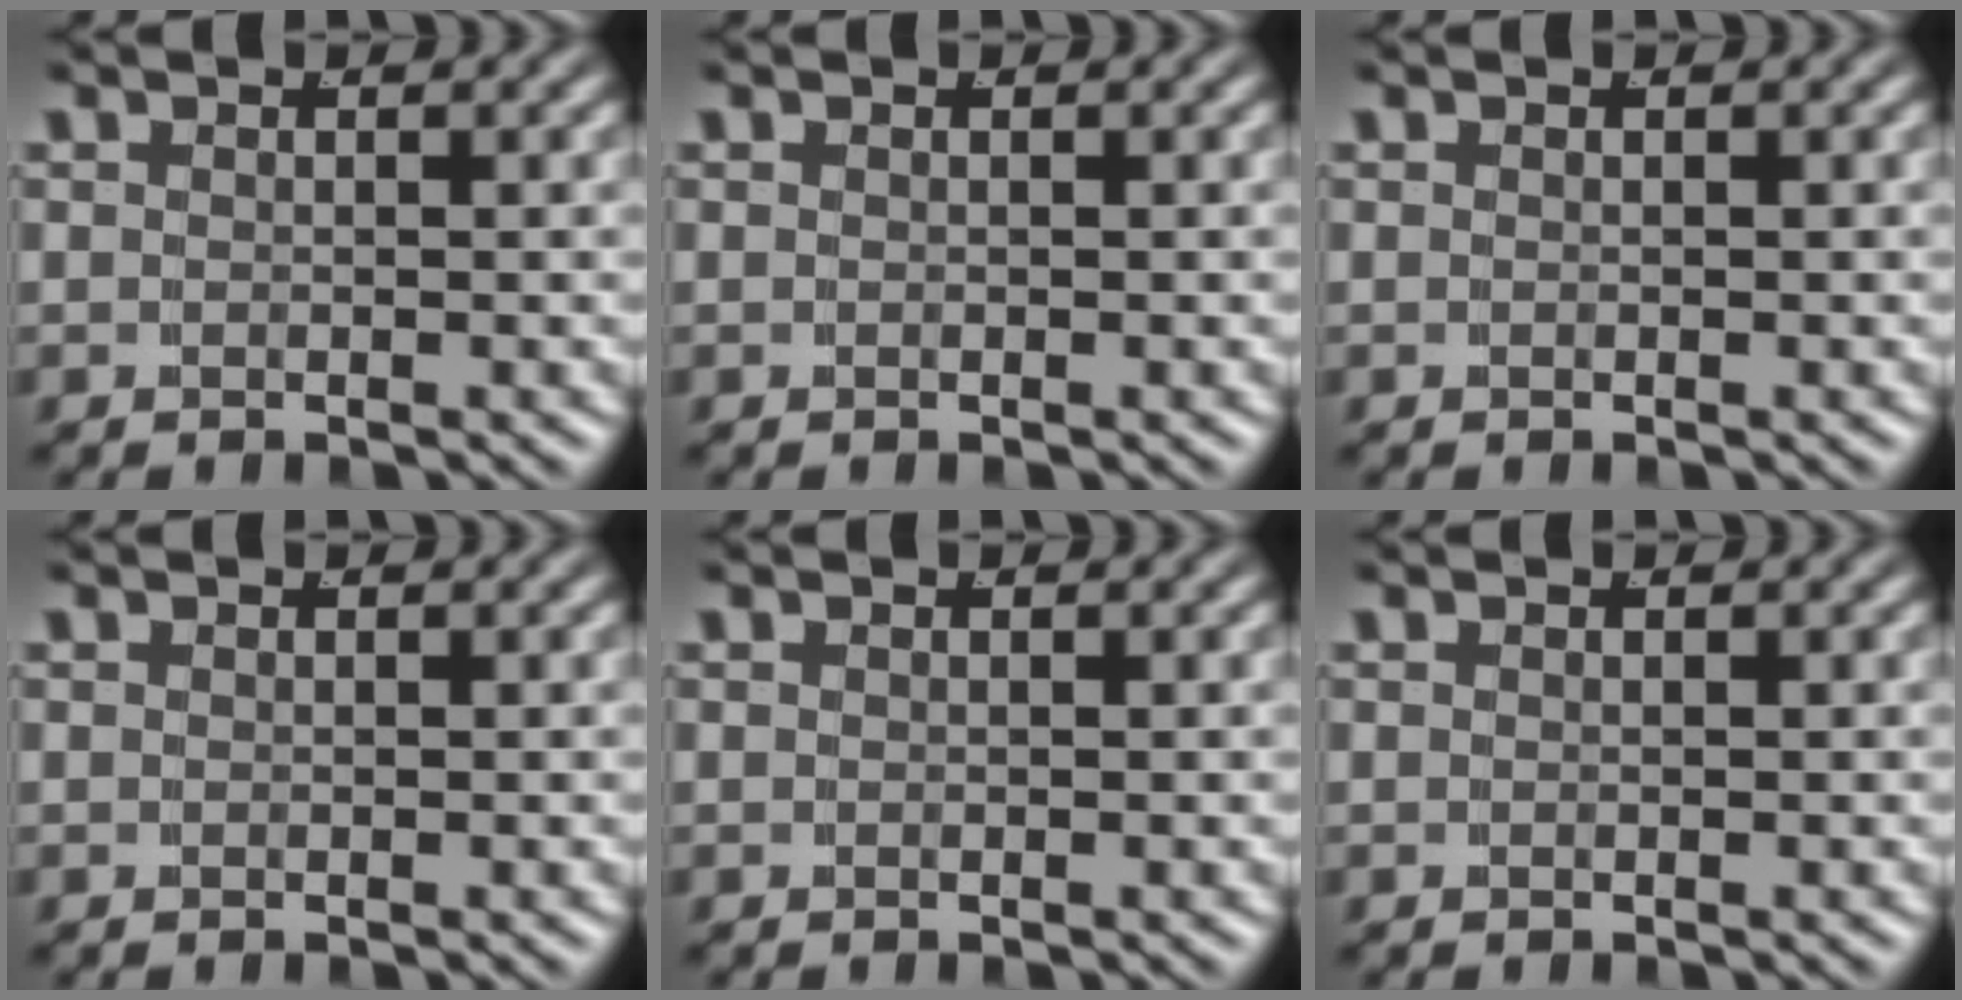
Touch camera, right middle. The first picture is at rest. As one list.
[{"total": 0.0}, {"total": 0.0}, {"total": 0.0}, {"total": 0.0}, {"total": 0.0}]